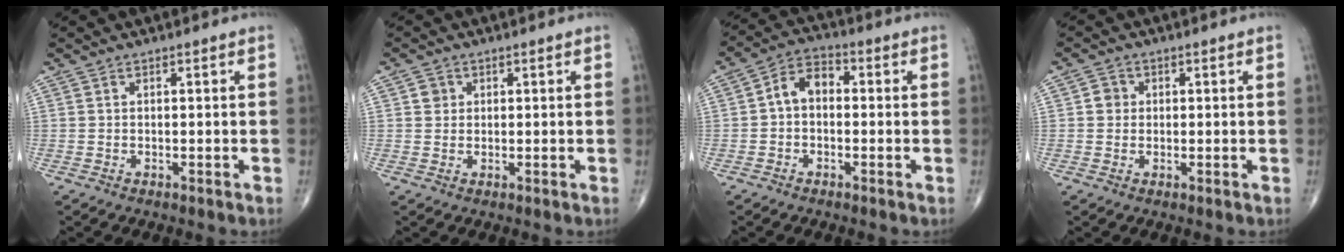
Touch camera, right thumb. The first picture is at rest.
{"total": 1.9, "force": [0.6, 1.7, 0.4], "torque": [0.001, -0.001, 0.005]}
{"total": 6.0, "force": [-0.2, 4.2, 4.3], "torque": [-0.060, 0.023, -0.018]}
{"total": 2.3, "force": [0.2, 2.2, 0.7], "torque": [0.001, 0.004, 0.001]}